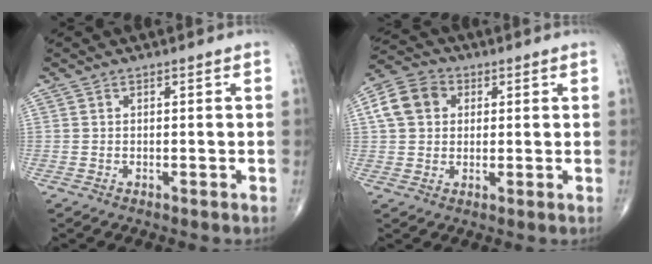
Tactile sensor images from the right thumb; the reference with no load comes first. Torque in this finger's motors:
{"motor_torque": [1.34, 1.17, 0.46, 0.06, 0.02]}